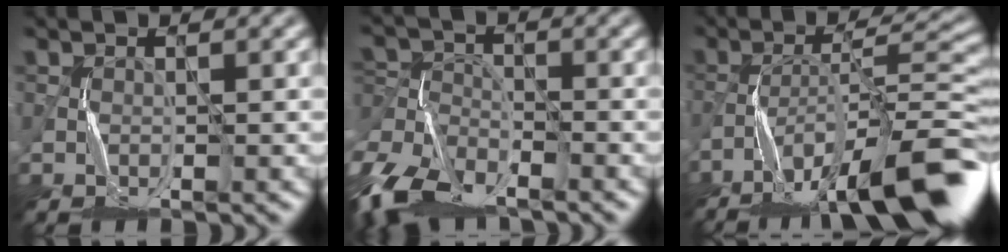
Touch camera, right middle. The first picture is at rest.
{"total": 8.8, "force": [-6.9, 3.8, 3.9], "torque": [-0.079, -0.025, -0.137]}
{"total": 13.1, "force": [-9.0, 2.6, 9.2], "torque": [-0.151, 0.010, -0.145]}